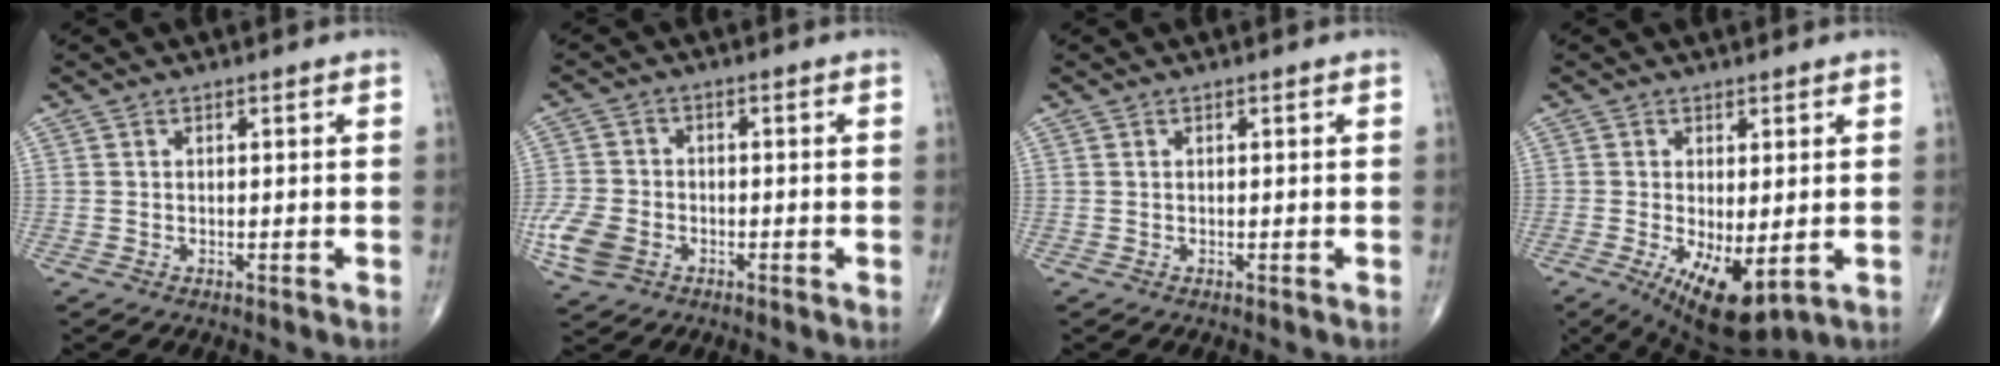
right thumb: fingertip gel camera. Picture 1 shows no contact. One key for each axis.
{"total": 7.8, "fx": -3.1, "fy": 5.6, "fz": 4.4, "tx": -0.098, "ty": 0.005, "tz": -0.060}
{"total": 0.0}
{"total": 10.6, "fx": -2.8, "fy": 4.5, "fz": 9.2, "tx": -0.145, "ty": -0.022, "tz": -0.030}